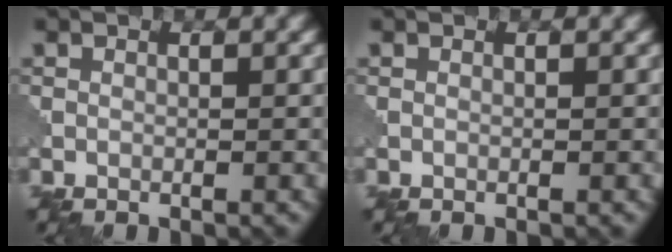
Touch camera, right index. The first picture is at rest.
{"total": 0.0}